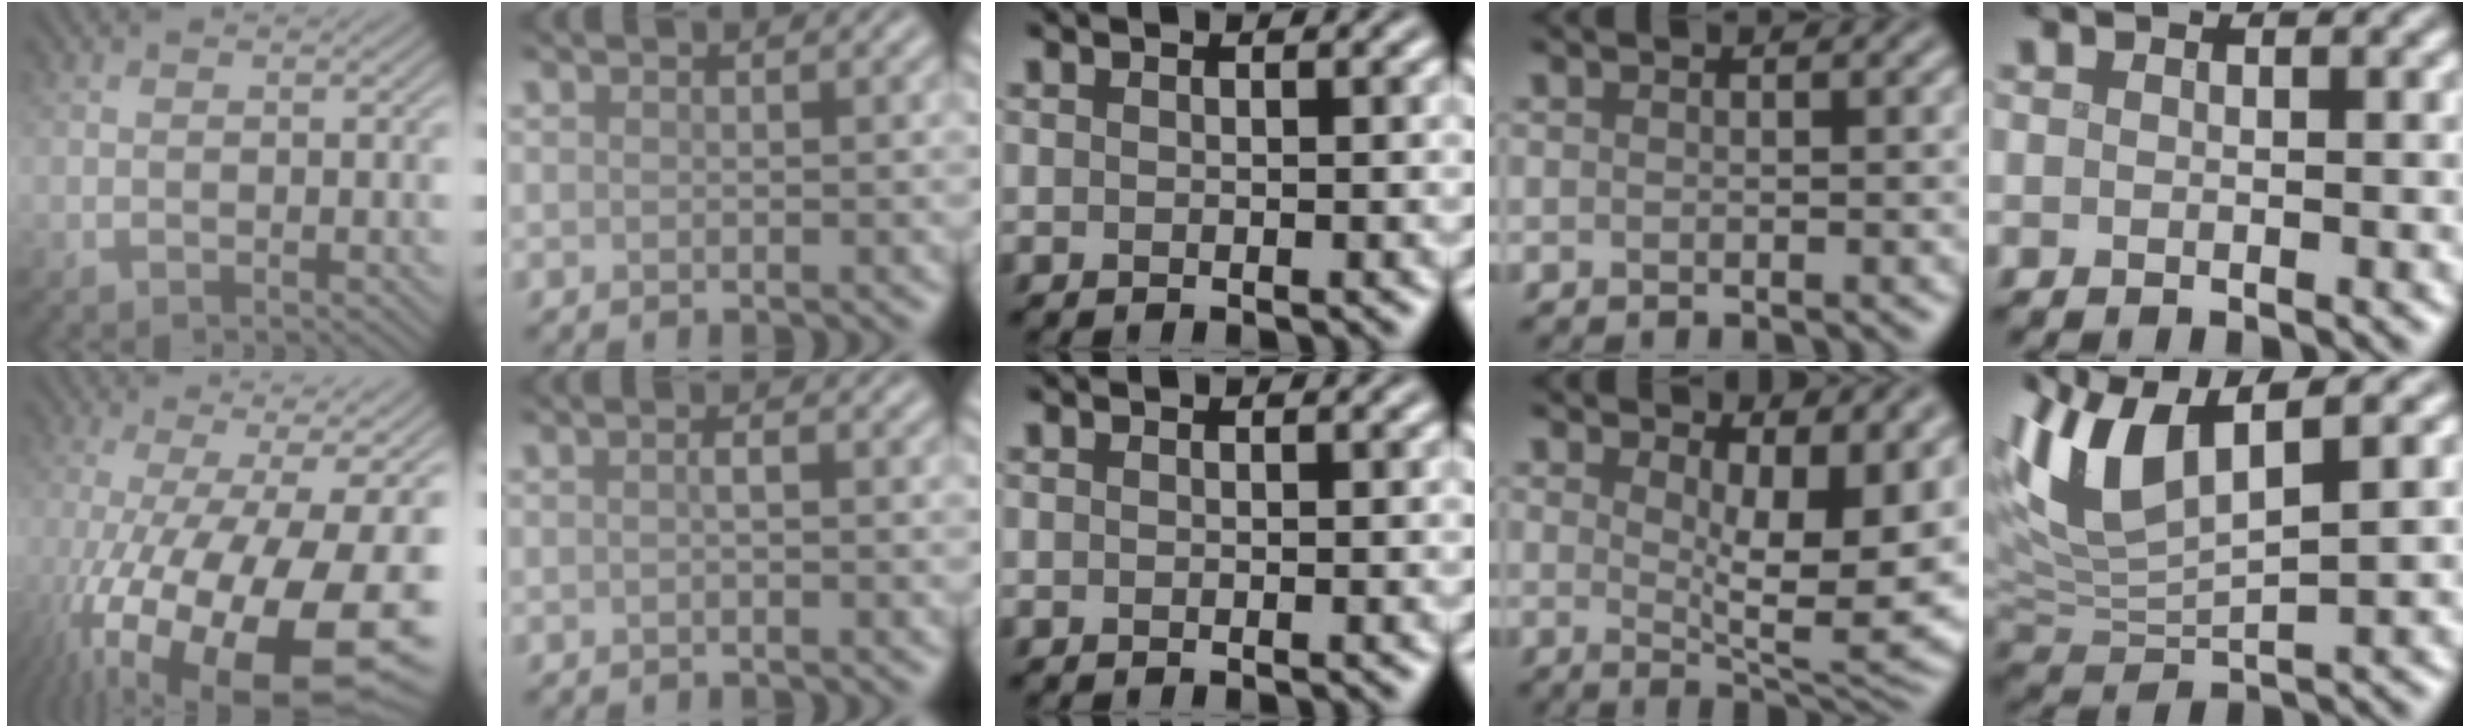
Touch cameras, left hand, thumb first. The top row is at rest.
{"thumb": {"total": 20.1, "force": [-7.5, 6.4, 17.5], "torque": [-0.280, -0.043, -0.103]}, "index": {"total": 0.6, "force": [-0.1, 0.1, 0.6], "torque": [-0.014, 0.002, -0.002]}, "ring": {"total": 9.4, "force": [2.6, 3.2, 8.5], "torque": [-0.108, -0.016, 0.043]}, "little": {"total": 7.6, "force": [3.8, 2.6, 6.1], "torque": [-0.138, 0.013, 0.070]}}